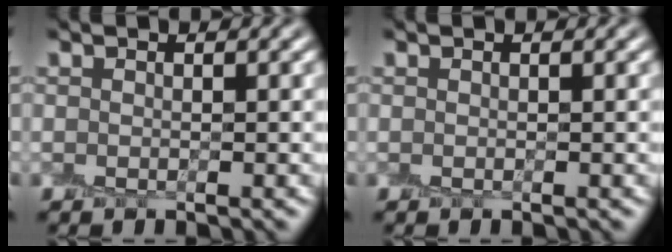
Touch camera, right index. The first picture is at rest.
{"total": 0.0}